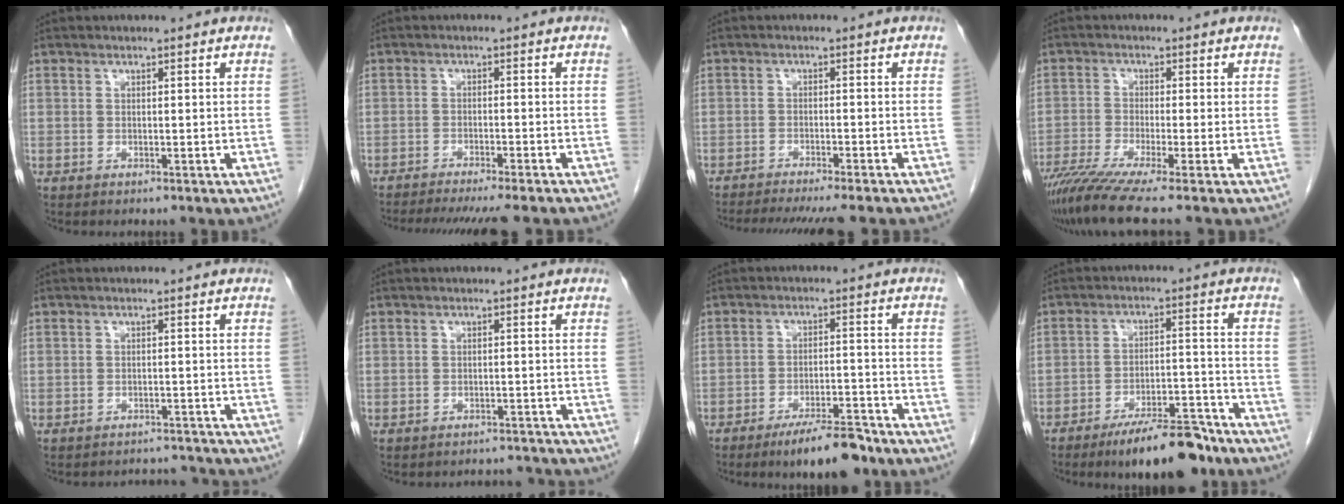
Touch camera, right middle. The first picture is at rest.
{"total": 13.5, "force": [-12.0, 0.1, 6.3], "torque": [-0.084, -0.029, -0.164]}
{"total": 13.2, "force": [-11.7, 0.3, 6.2], "torque": [-0.083, -0.026, -0.160]}
{"total": 8.2, "force": [-6.3, -1.4, 5.1], "torque": [-0.086, -0.029, -0.108]}
{"total": 4.9, "force": [-4.7, 0.9, -1.0], "torque": [0.015, 0.014, -0.059]}
{"total": 4.5, "force": [-4.3, 1.0, -0.7], "torque": [0.013, 0.009, -0.052]}
{"total": 8.2, "force": [-6.4, 1.5, 5.0], "torque": [-0.074, -0.009, -0.103]}
{"total": 11.7, "force": [-9.2, 2.6, 6.6], "torque": [-0.092, 0.005, -0.147]}